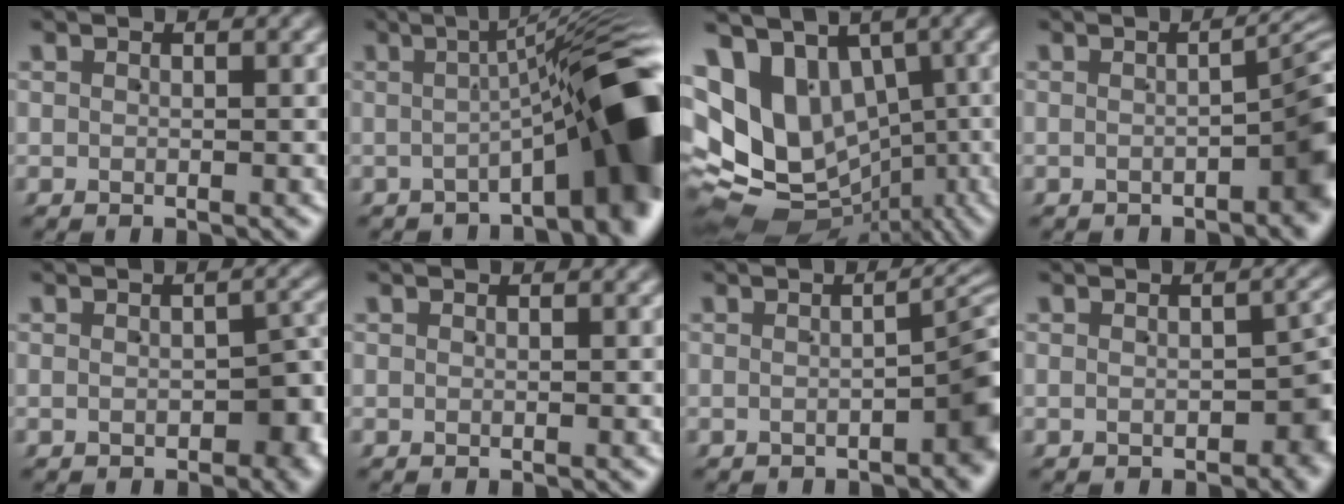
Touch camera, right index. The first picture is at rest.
{"total": 12.4, "force": [-2.7, 3.5, 11.6], "torque": [-0.129, 0.014, -0.045]}
{"total": 19.2, "force": [-2.5, 16.2, 10.1], "torque": [-0.238, -0.063, -0.028]}
{"total": 5.0, "force": [-1.5, 1.7, 4.5], "torque": [-0.047, 0.014, -0.029]}
{"total": 3.3, "force": [-1.3, 1.8, 2.5], "torque": [-0.028, -0.003, -0.016]}
{"total": 0.0}
{"total": 4.3, "force": [-1.4, 1.4, 3.8], "torque": [-0.043, 0.011, -0.027]}
{"total": 3.3, "force": [-1.4, 1.8, 2.4], "torque": [-0.016, -0.004, -0.020]}